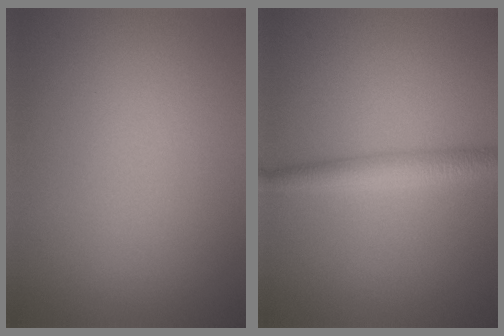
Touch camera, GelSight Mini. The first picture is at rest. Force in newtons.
{"total": 2.7, "press": 2.7, "slide": 0.1}